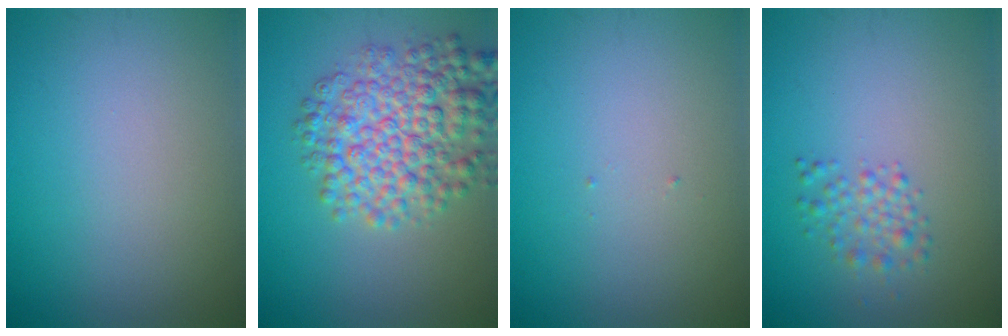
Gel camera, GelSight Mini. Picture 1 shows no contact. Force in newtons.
{"total": 7.3, "press": 7.3, "slide": 0.1}
{"total": 0.0}
{"total": 1.9, "press": 1.9, "slide": 0.0}